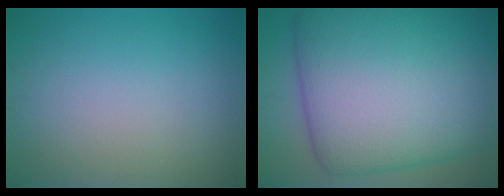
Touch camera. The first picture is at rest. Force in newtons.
{"total": 16.7, "press": 16.7, "slide": 0.2}